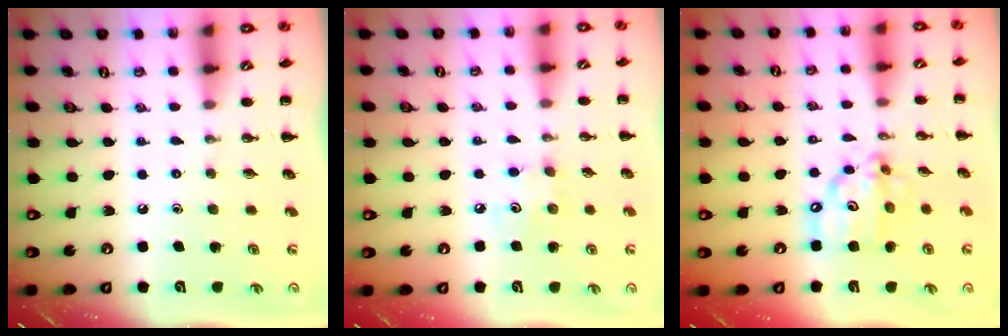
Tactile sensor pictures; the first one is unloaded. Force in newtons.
{"total": 4.8, "press": 4.7, "slide": 1.2}
{"total": 11.5, "press": 11.2, "slide": 2.5}